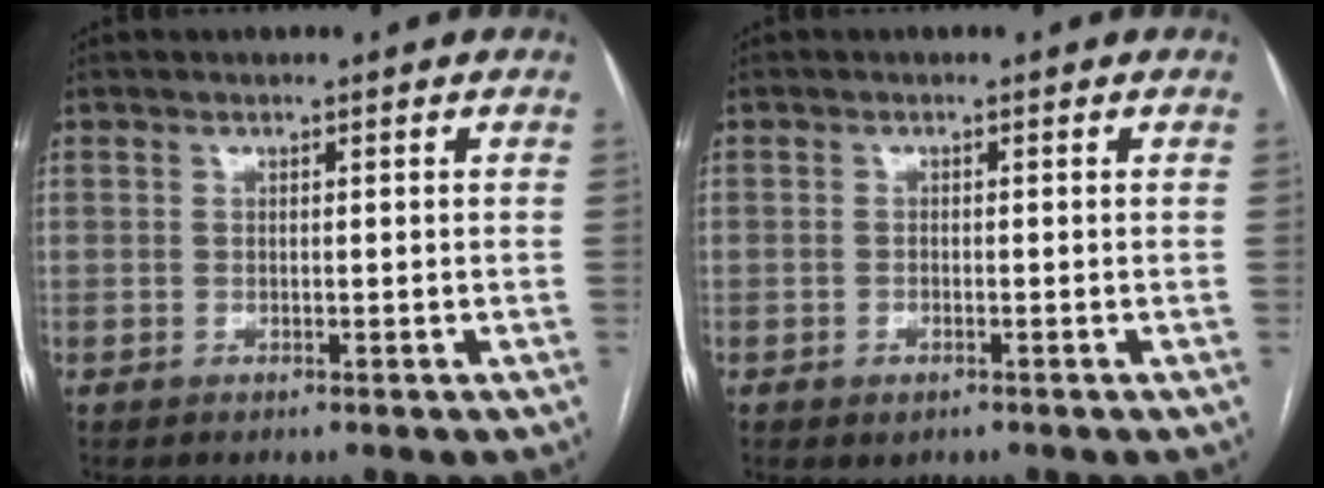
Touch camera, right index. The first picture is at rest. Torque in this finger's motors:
{"motor_torque": [0.33, -0.07, 0.11, 0.00]}